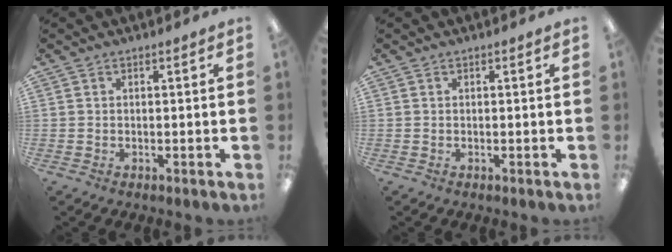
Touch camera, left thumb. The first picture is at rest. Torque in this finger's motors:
{"motor_torque": [0.00, 0.00, 0.00, 0.00, 0.00]}